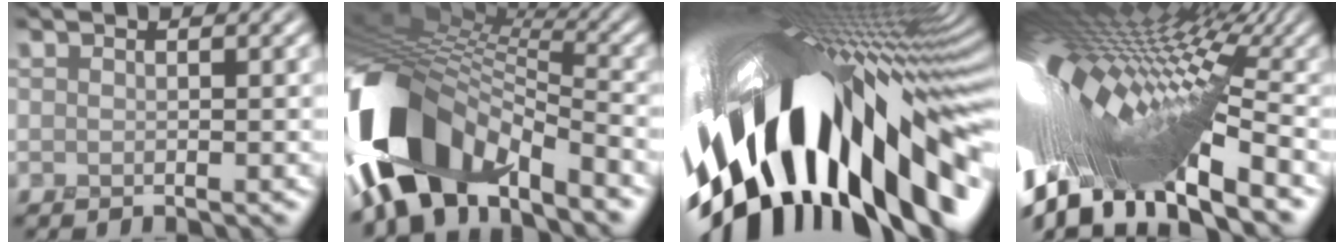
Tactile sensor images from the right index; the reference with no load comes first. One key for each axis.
{"total": 13.4, "fx": -6.3, "fy": 7.3, "fz": 9.3, "tx": -0.192, "ty": 0.009, "tz": -0.124}
{"total": 19.1, "fx": -2.6, "fy": 7.5, "fz": 17.4, "tx": -0.273, "ty": -0.043, "tz": -0.044}
{"total": 18.0, "fx": -1.7, "fy": 6.0, "fz": 16.9, "tx": -0.296, "ty": -0.013, "tz": -0.023}